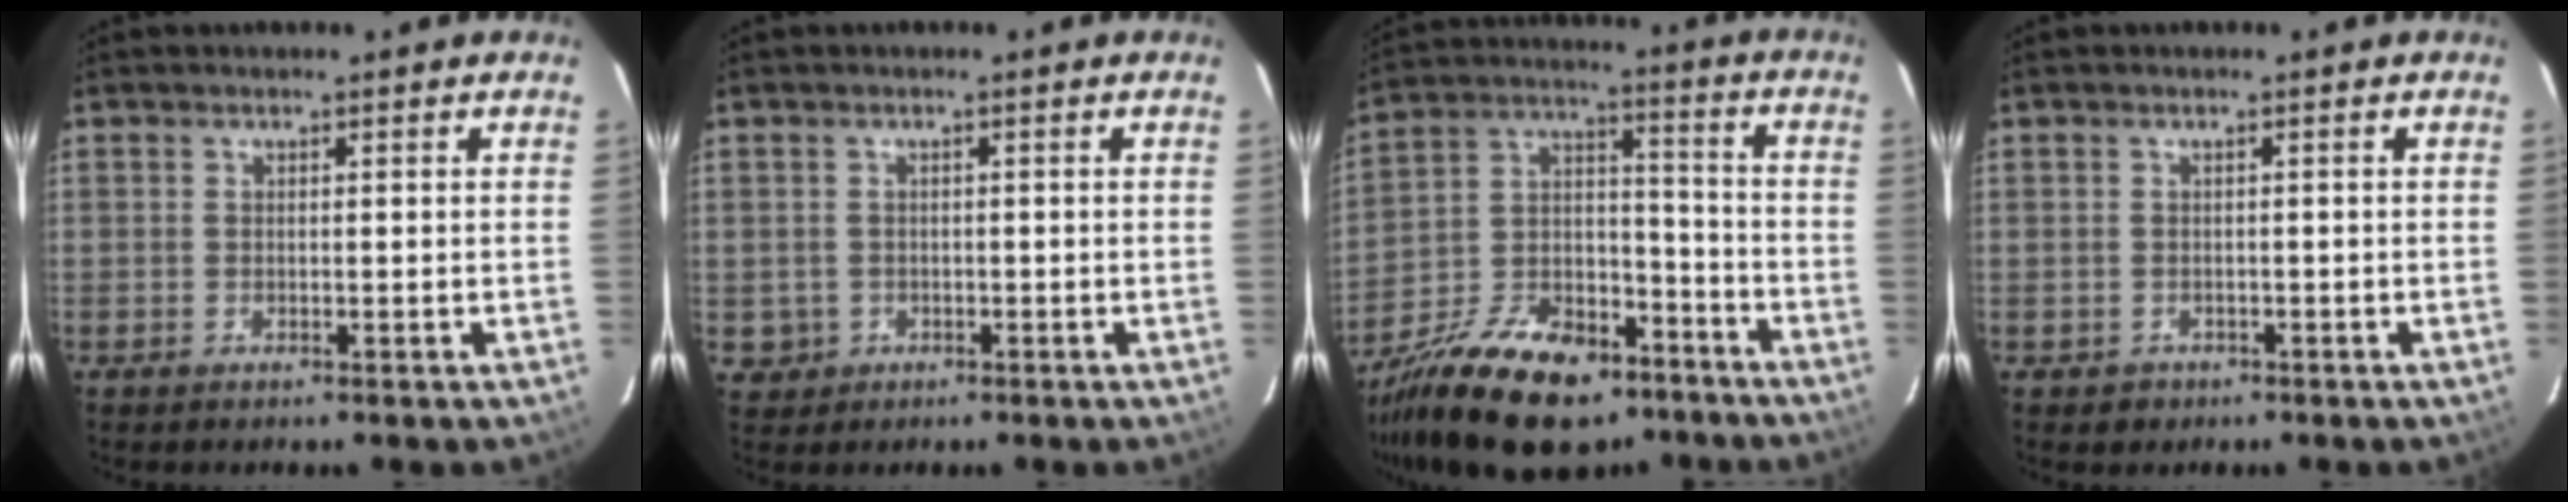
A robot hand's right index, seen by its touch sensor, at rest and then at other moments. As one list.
[{"total": 3.0, "force": [-0.3, 3.0, 0.3], "torque": [-0.007, 0.005, 0.004]}, {"total": 22.7, "force": [-15.8, 11.2, 11.9], "torque": [-0.247, 0.005, -0.251]}, {"total": 1.9, "force": [-0.7, 1.7, 0.1], "torque": [-0.002, 0.002, -0.006]}]